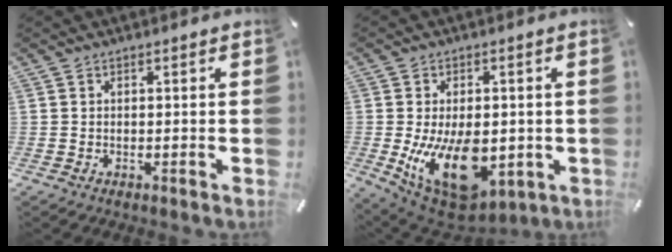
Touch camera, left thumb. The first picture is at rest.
{"total": 17.3, "force": [-2.7, 10.2, 13.7], "torque": [-0.239, -0.018, -0.036]}